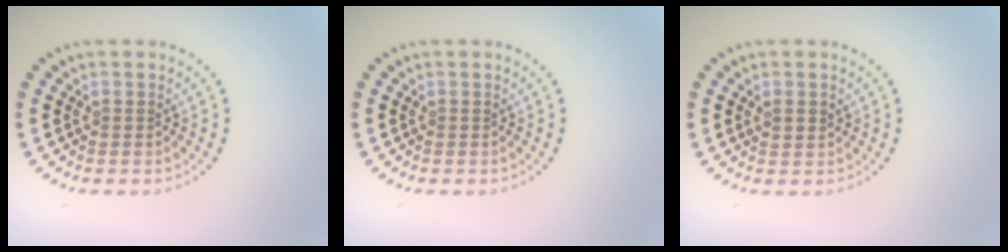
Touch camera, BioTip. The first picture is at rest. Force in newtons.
{"total": 0.0}
{"total": 1.0, "press": 1.0, "slide": 0.4}